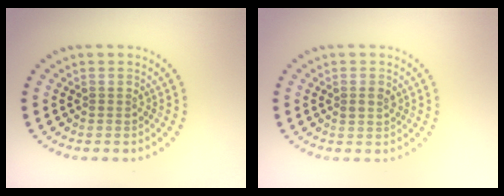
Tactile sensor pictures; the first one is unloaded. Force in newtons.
{"total": 1.1, "press": 1.1, "slide": 0.1}